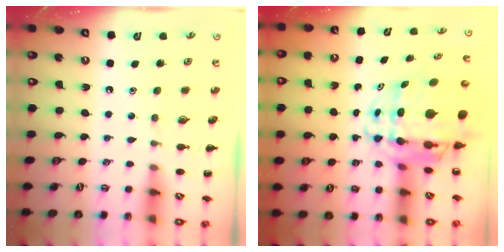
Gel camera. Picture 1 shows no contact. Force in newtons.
{"total": 10.4, "press": 10.0, "slide": 2.8}